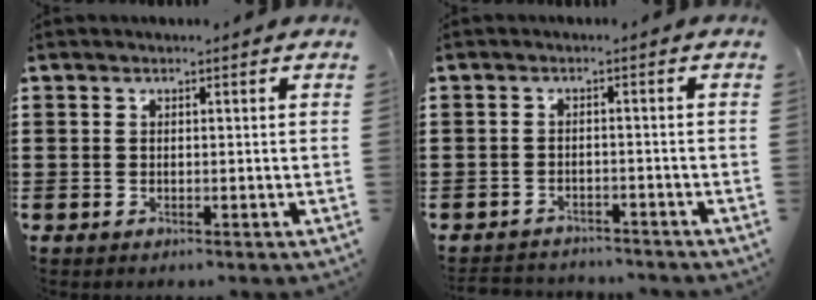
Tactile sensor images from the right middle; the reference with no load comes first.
{"total": 2.4, "force": [-2.4, 0.2, 0.0], "torque": [-0.008, -0.005, -0.052]}